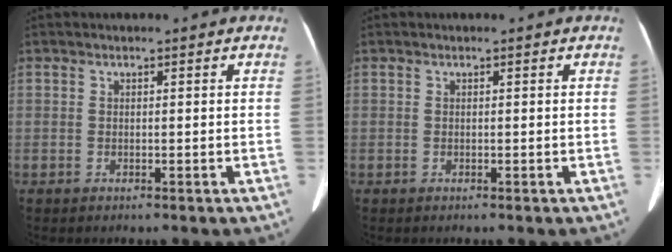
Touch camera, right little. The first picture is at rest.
{"total": 0.0}